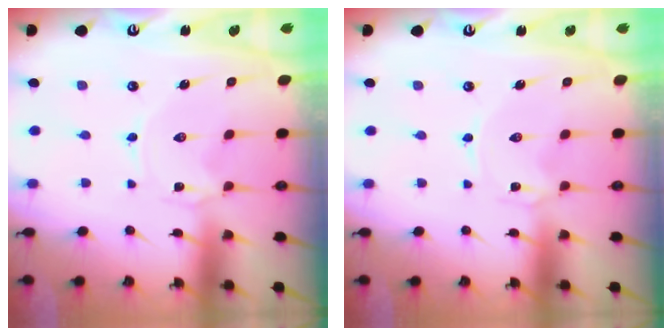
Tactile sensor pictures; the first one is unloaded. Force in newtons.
{"total": 0.0}